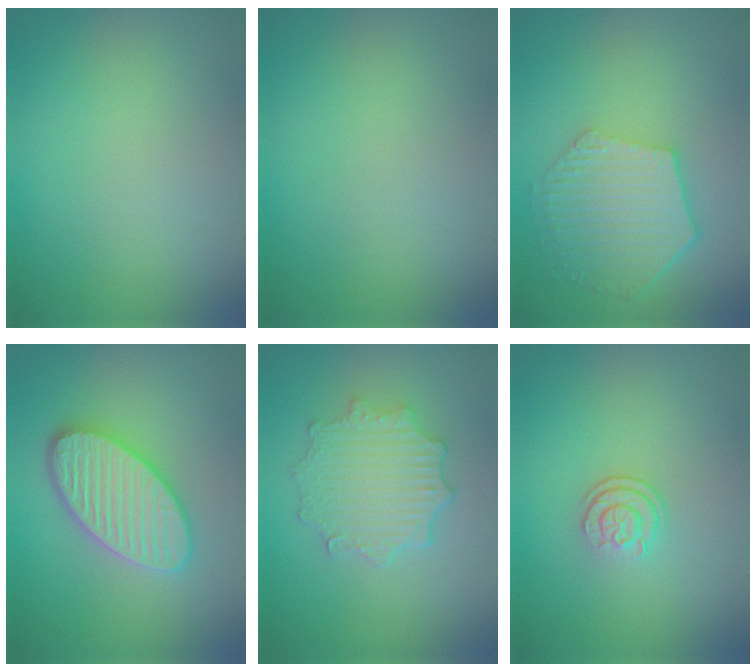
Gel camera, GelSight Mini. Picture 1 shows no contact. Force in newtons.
{"total": 0.0}
{"total": 5.9, "press": 4.8, "slide": 3.5}
{"total": 5.8, "press": 5.8, "slide": 0.6}
{"total": 4.7, "press": 3.8, "slide": 2.7}
{"total": 2.4, "press": 1.8, "slide": 1.6}